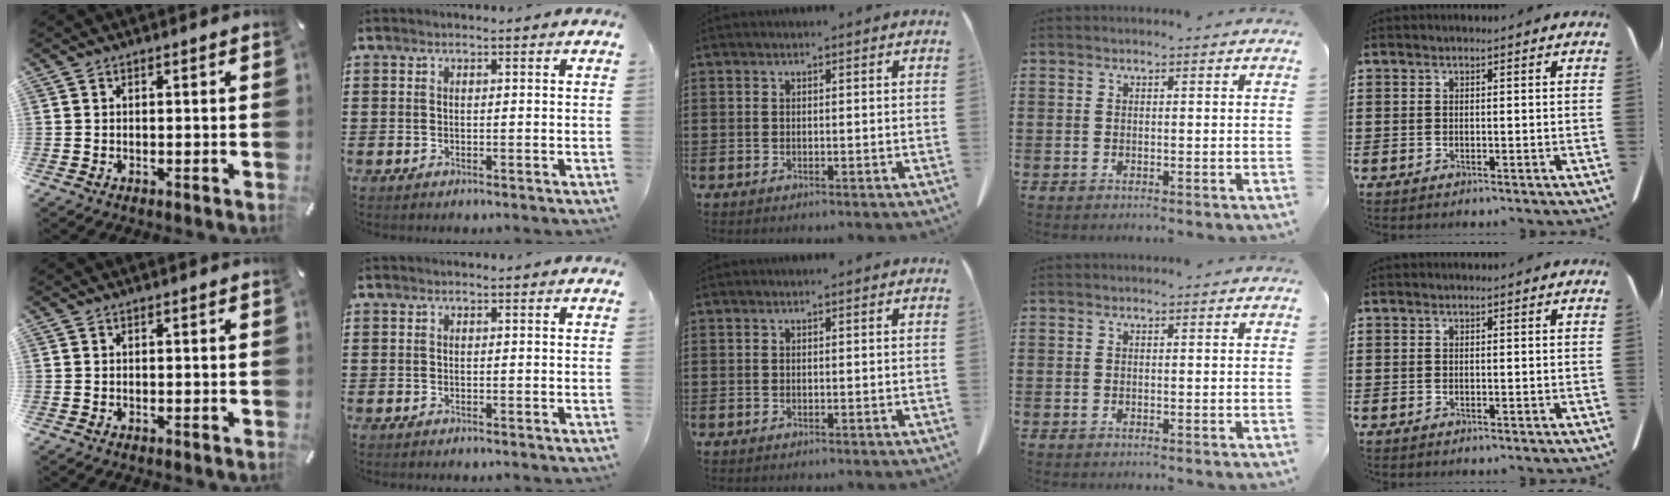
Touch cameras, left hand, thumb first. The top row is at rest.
{}